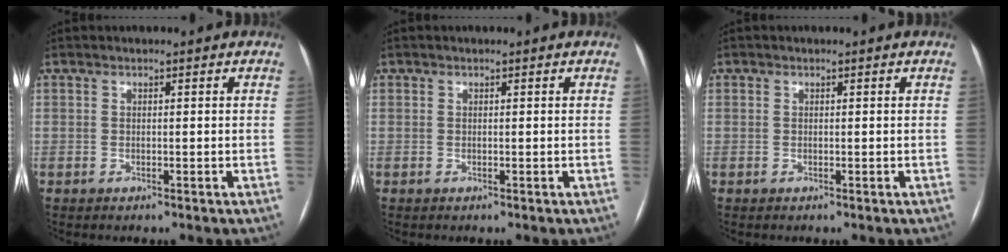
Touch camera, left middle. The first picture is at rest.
{"total": 0.0}
{"total": 0.0}